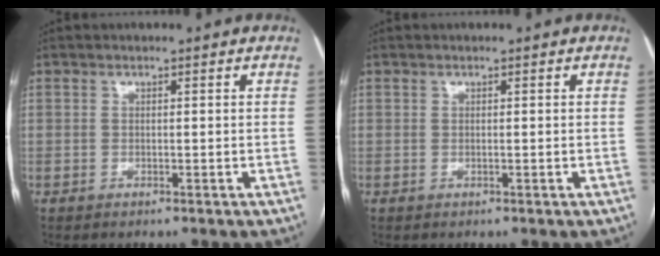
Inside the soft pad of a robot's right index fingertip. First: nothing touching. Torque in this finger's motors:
{"motor_torque": [0.00, 0.00, 0.00, 0.01]}